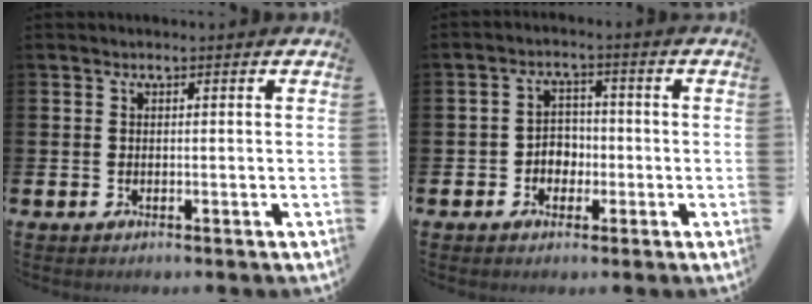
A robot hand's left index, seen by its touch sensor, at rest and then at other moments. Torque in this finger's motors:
{"motor_torque": [0.04, 0.00, 0.09, 0.05]}